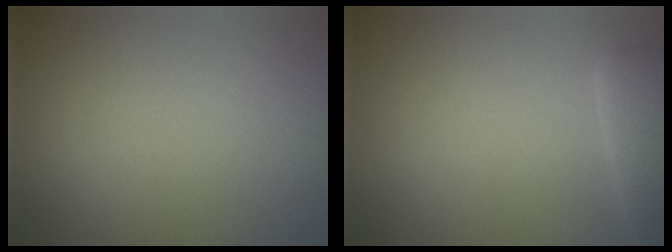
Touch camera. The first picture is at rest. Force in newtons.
{"total": 2.9, "press": 2.9, "slide": 0.3}